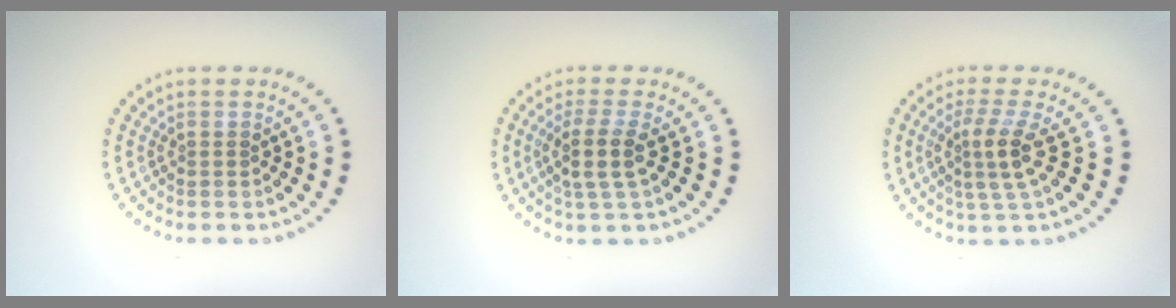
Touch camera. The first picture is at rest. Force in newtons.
{"total": 2.7, "press": 2.3, "slide": 1.5}
{"total": 2.9, "press": 2.3, "slide": 1.9}